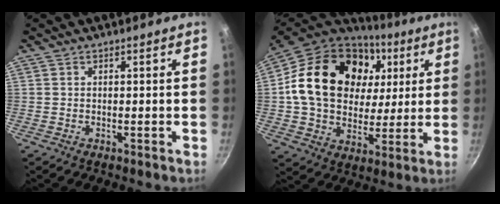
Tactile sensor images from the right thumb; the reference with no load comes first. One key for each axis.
{"total": 27.0, "fx": 6.8, "fy": 19.9, "fz": 17.0, "tx": -0.287, "ty": 0.014, "tz": 0.117}